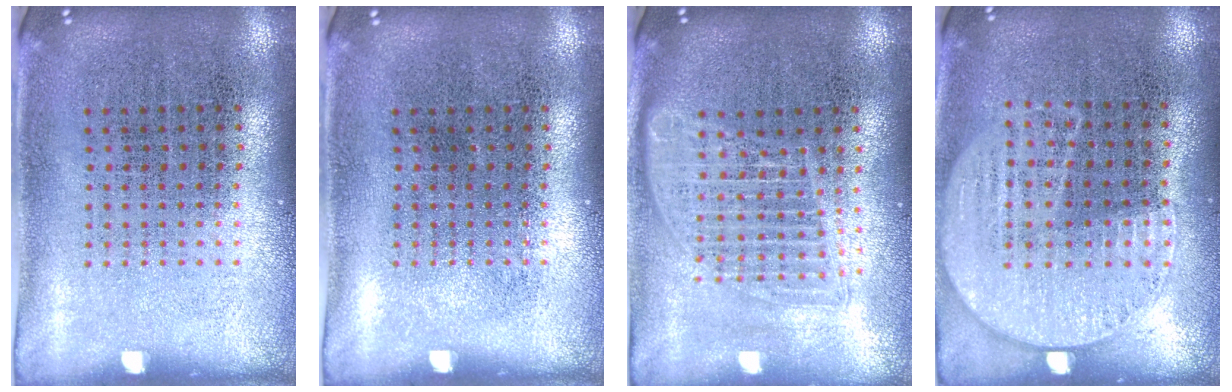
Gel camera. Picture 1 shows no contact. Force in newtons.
{"total": 0.0}
{"total": 1.6, "press": 1.4, "slide": 0.8}
{"total": 1.2, "press": 1.0, "slide": 0.6}